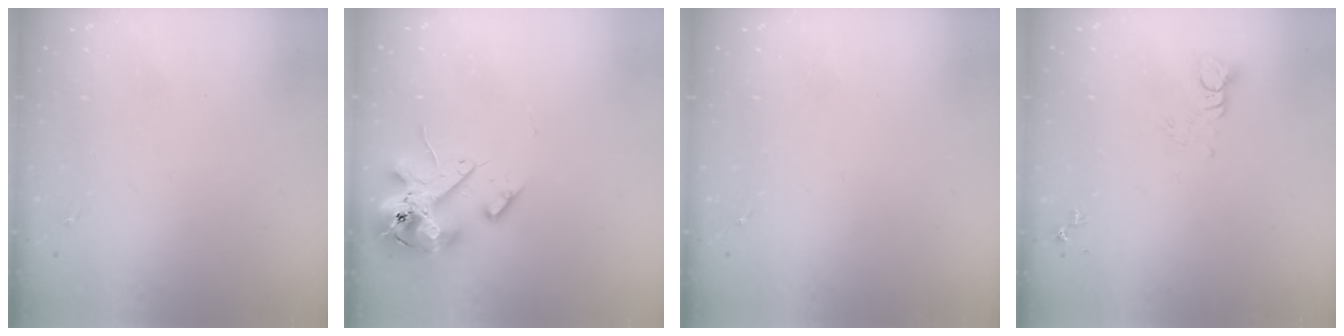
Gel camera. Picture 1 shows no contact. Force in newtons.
{"total": 14.5, "press": 14.4, "slide": 2.4}
{"total": 0.0}
{"total": 4.4, "press": 4.4, "slide": 0.4}